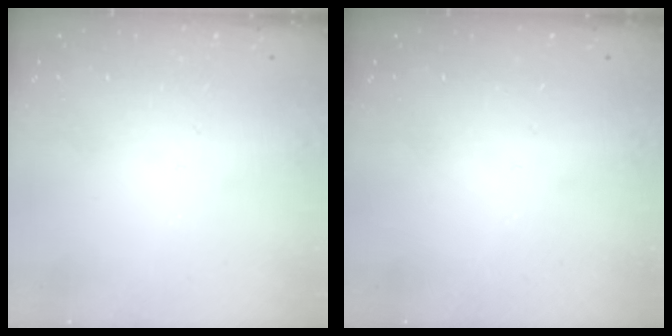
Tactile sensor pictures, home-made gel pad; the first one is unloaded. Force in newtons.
{"total": 0.0}